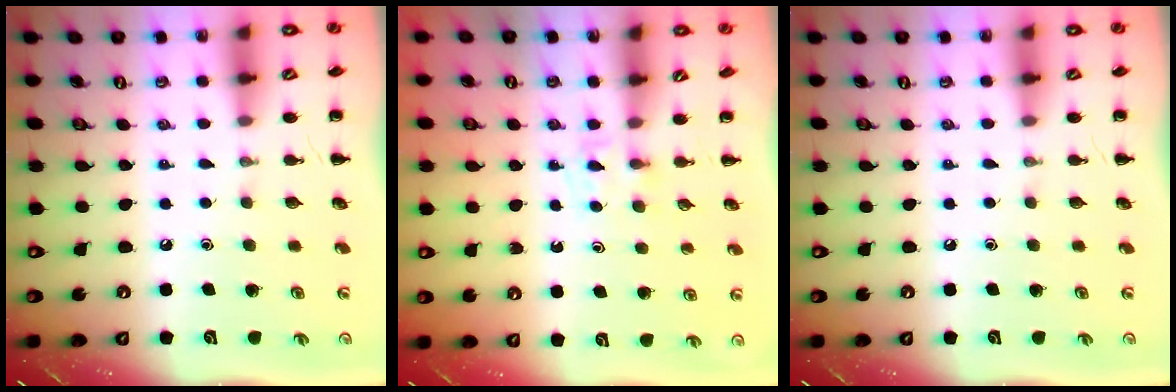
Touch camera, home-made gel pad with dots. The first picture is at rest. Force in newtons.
{"total": 2.8, "press": 2.5, "slide": 1.1}
{"total": 0.0}